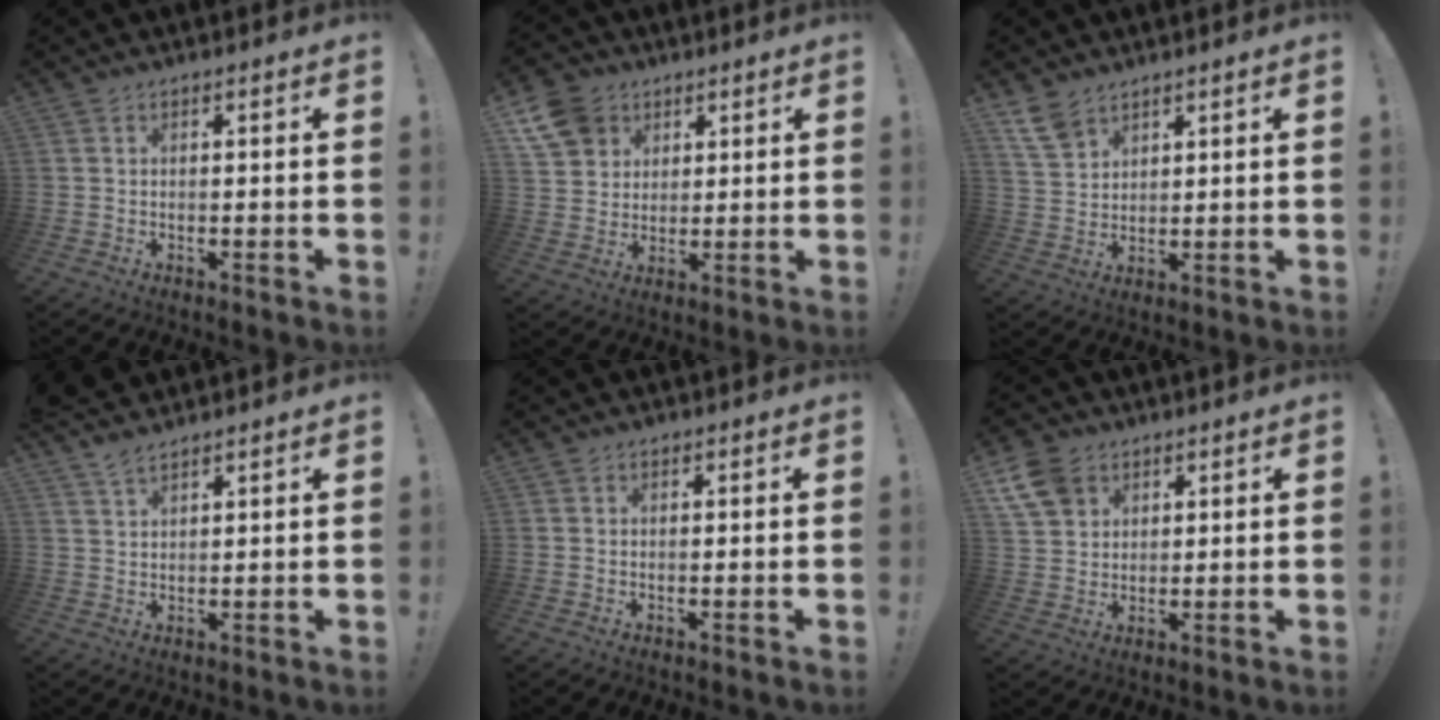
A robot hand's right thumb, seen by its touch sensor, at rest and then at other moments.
{"total": 10.5, "force": [5.1, 8.6, 3.4], "torque": [-0.056, -0.025, 0.106]}
{"total": 7.4, "force": [5.5, 3.9, 3.0], "torque": [-0.055, -0.028, 0.109]}
{"total": 4.2, "force": [3.7, 1.0, 1.7], "torque": [-0.037, -0.020, 0.071]}
{"total": 0.6, "force": [0.5, 0.4, -0.2], "torque": [0.006, 0.001, 0.008]}
{"total": 9.1, "force": [4.9, 6.7, 3.7], "torque": [-0.069, -0.020, 0.098]}